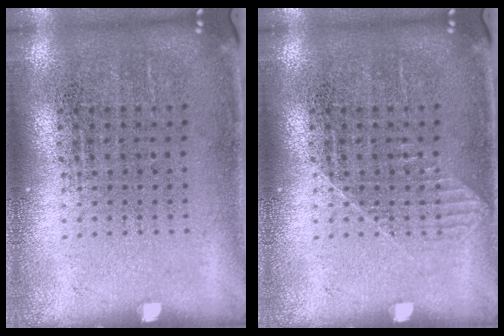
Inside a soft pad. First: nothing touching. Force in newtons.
{"total": 0.8, "press": 0.8, "slide": 0.2}